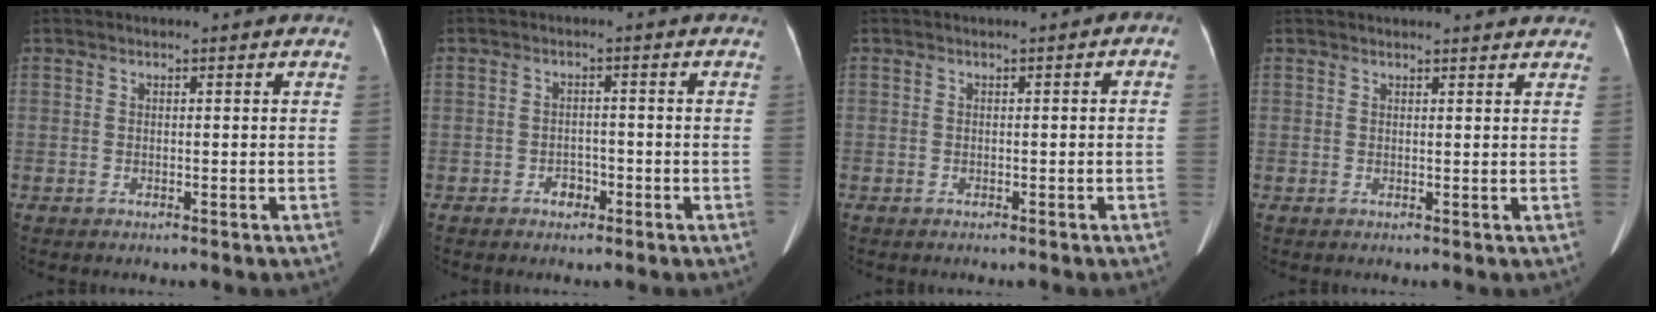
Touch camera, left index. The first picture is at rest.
{"total": 2.1, "force": [-1.4, 1.4, 0.9], "torque": [-0.012, 0.004, -0.020]}
{"total": 1.5, "force": [-0.8, 1.2, 0.6], "torque": [0.000, 0.015, -0.012]}
{"total": 6.2, "force": [5.9, 0.5, 1.7], "torque": [-0.020, 0.014, 0.054]}